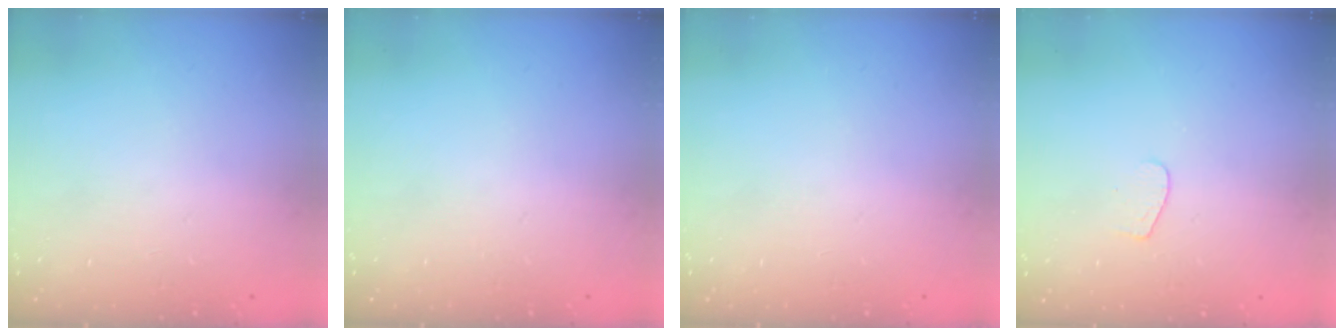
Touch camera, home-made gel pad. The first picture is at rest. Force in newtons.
{"total": 0.0}
{"total": 0.0}
{"total": 3.7, "press": 3.7, "slide": 0.3}